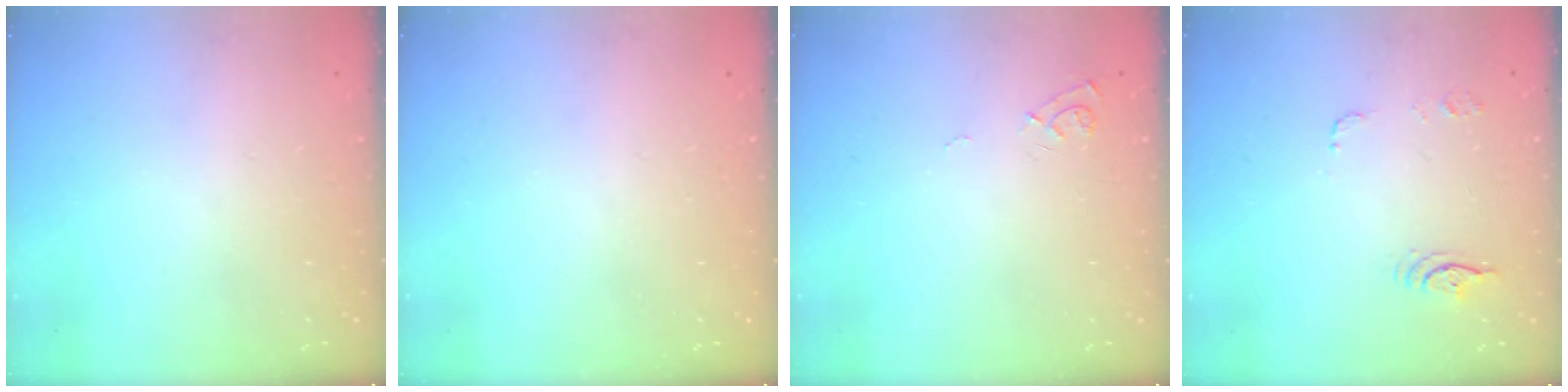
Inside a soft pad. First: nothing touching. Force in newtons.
{"total": 0.0}
{"total": 6.8, "press": 6.8, "slide": 0.6}
{"total": 6.0, "press": 6.0, "slide": 0.4}